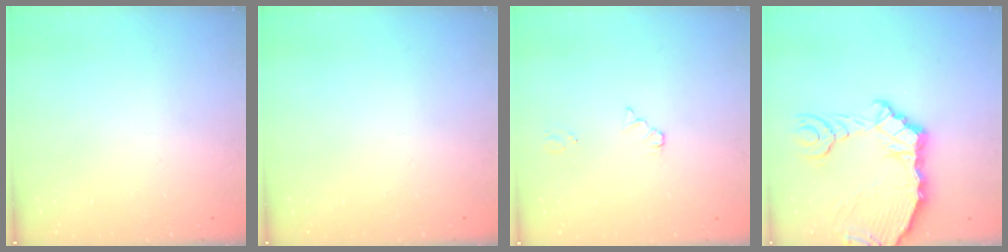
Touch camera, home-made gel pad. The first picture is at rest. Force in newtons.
{"total": 0.0}
{"total": 3.9, "press": 3.9, "slide": 0.5}
{"total": 13.5, "press": 12.9, "slide": 3.8}